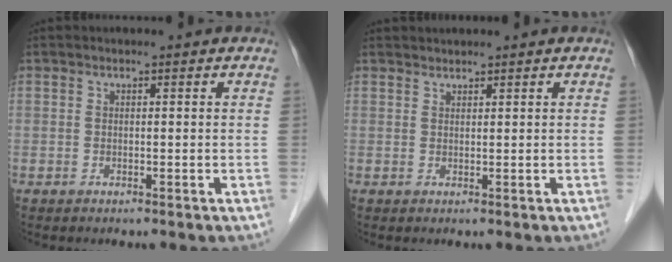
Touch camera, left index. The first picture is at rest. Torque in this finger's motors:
{"motor_torque": [-0.21, -0.17, -0.04, -0.01]}